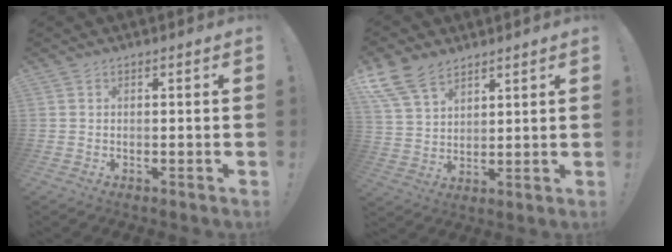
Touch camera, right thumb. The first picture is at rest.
{"total": 11.8, "force": [8.1, 6.6, 5.4], "torque": [-0.113, -0.042, 0.158]}